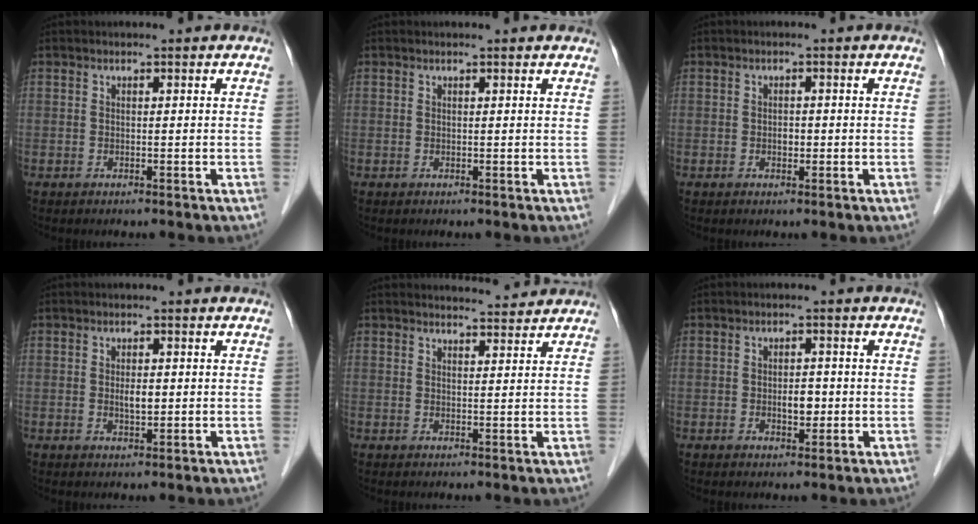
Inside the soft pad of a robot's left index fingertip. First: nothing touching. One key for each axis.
{"total": 1.5, "fx": 1.5, "fy": 0.1, "fz": 0.4, "tx": -0.014, "ty": 0.006, "tz": 0.011}
{"total": 1.1, "fx": -0.4, "fy": 0.7, "fz": 0.8, "tx": -0.014, "ty": -0.002, "tz": -0.007}
{"total": 2.0, "fx": -0.1, "fy": 0.8, "fz": 1.8, "tx": -0.034, "ty": -0.005, "tz": 0.000}
{"total": 5.9, "fx": 5.8, "fy": 0.2, "fz": 0.6, "tx": -0.016, "ty": 0.005, "tz": 0.072}
{"total": 2.5, "fx": -0.6, "fy": 1.3, "fz": 2.1, "tx": -0.033, "ty": -0.002, "tz": -0.007}